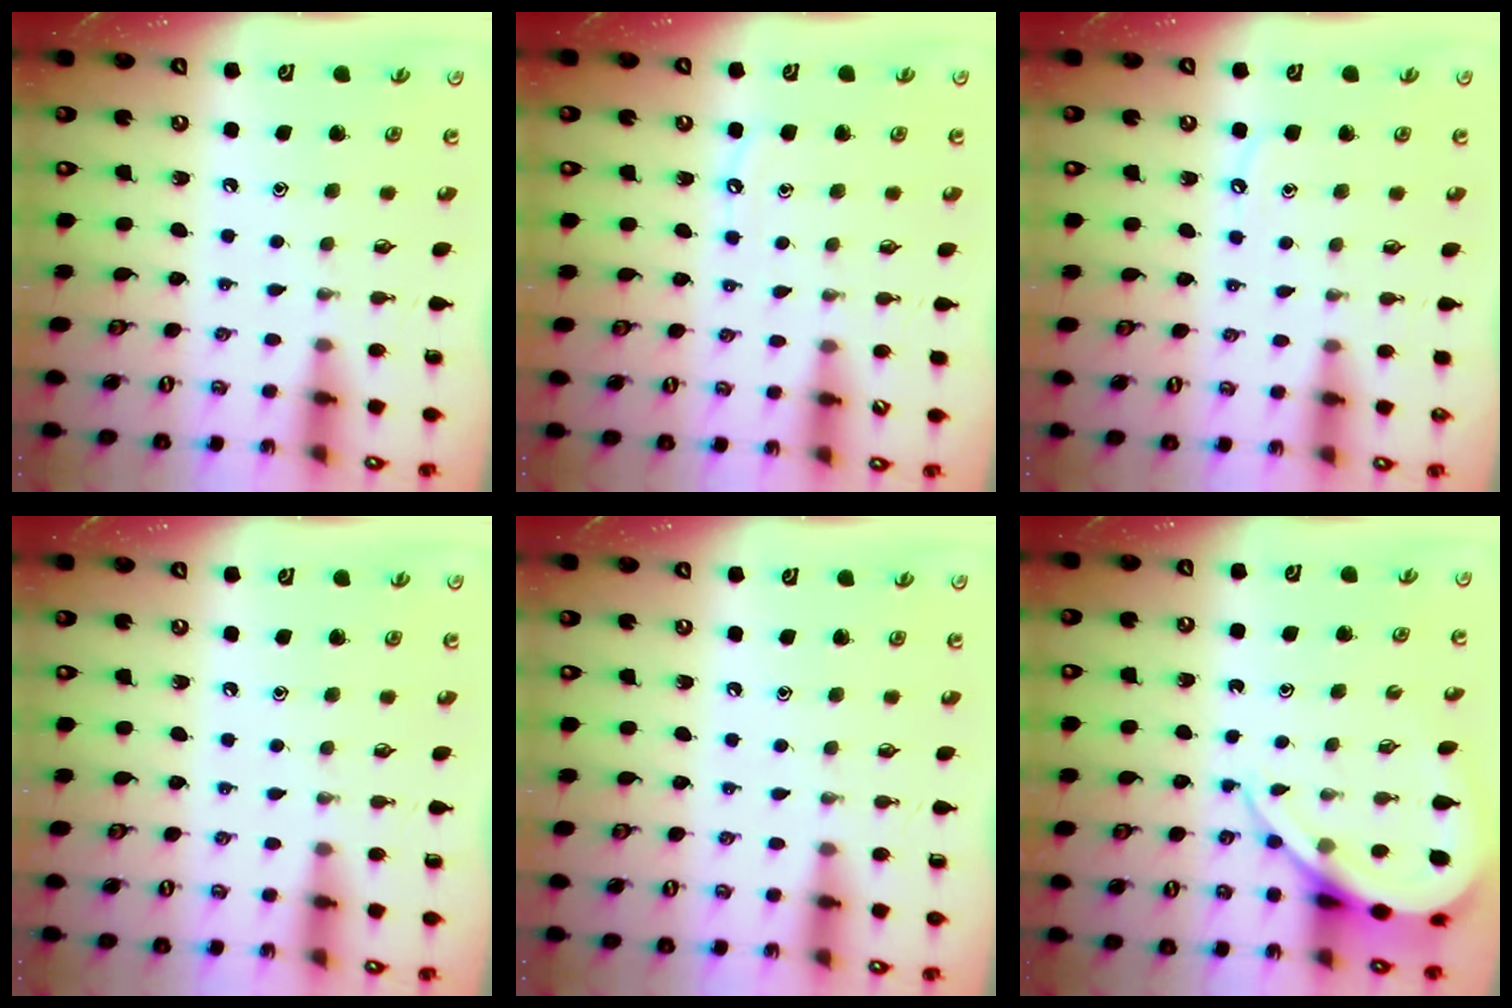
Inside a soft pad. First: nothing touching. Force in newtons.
{"total": 5.4, "press": 5.4, "slide": 0.7}
{"total": 4.5, "press": 4.4, "slide": 0.6}
{"total": 0.0}
{"total": 0.0}
{"total": 9.9, "press": 9.8, "slide": 1.2}